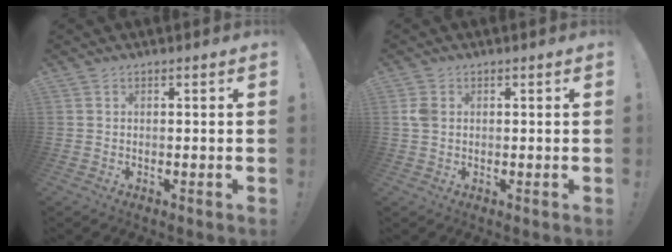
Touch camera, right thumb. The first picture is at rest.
{"total": 2.1, "force": [0.5, 1.5, 1.3], "torque": [-0.019, 0.002, 0.009]}